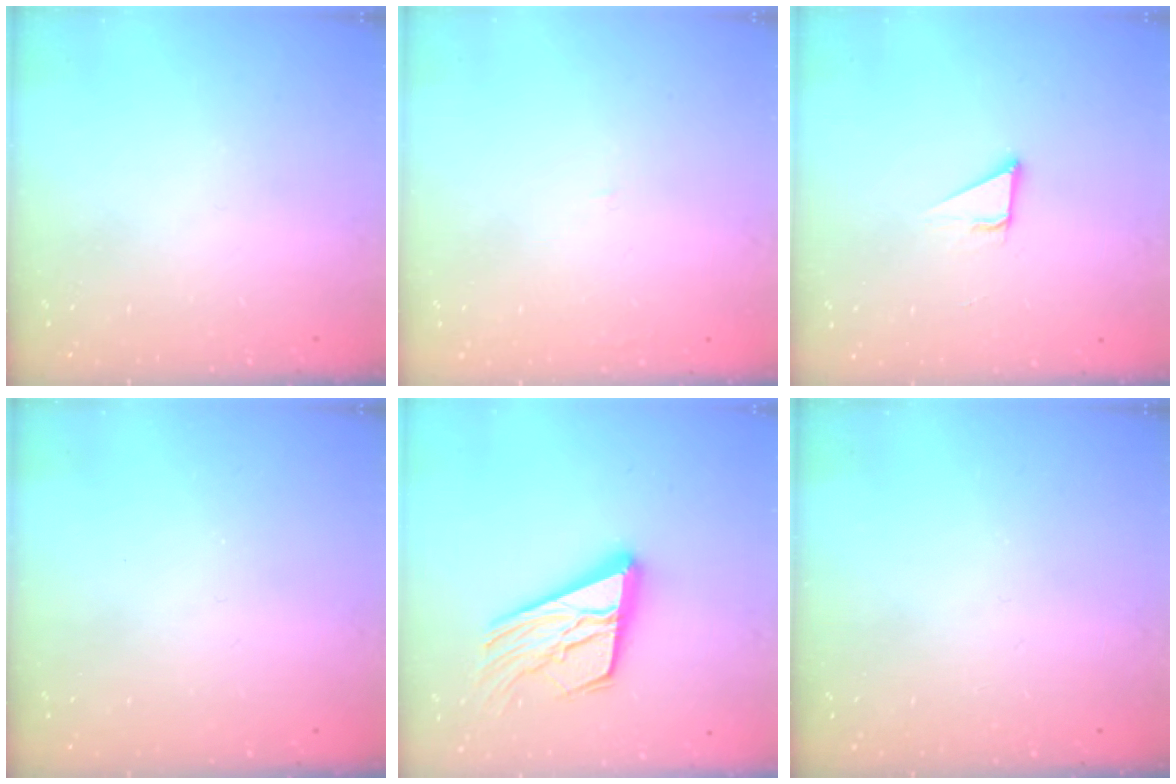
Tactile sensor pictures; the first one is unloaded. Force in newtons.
{"total": 0.9, "press": 0.9, "slide": 0.1}
{"total": 2.8, "press": 2.8, "slide": 0.2}
{"total": 0.0}
{"total": 19.1, "press": 19.0, "slide": 2.5}
{"total": 0.0}